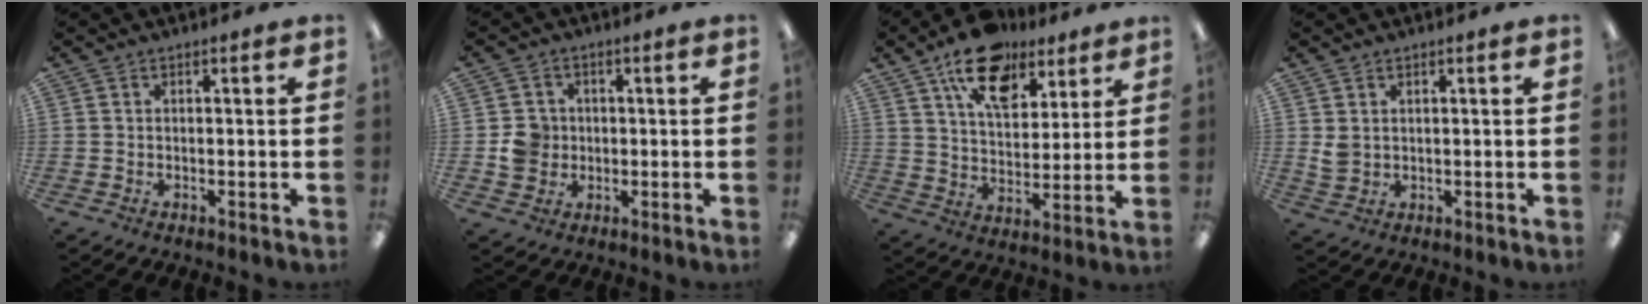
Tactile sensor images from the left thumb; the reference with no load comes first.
{"total": 5.5, "force": [-0.2, 5.3, 1.5], "torque": [-0.020, 0.010, -0.003]}
{"total": 16.0, "force": [10.4, 8.5, 8.7], "torque": [-0.133, -0.045, 0.185]}
{"total": 2.8, "force": [1.2, 2.0, 1.5], "torque": [-0.031, 0.002, 0.023]}